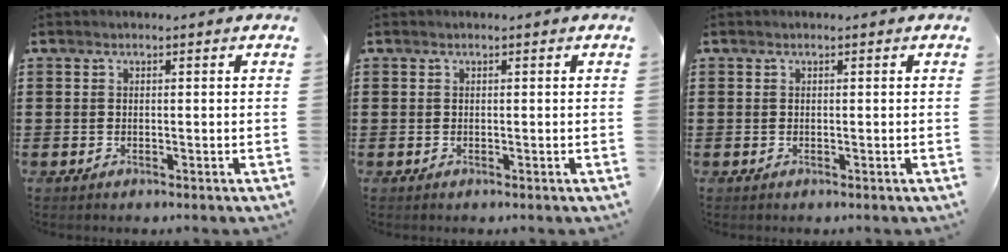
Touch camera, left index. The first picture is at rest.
{"total": 0.0}
{"total": 0.0}